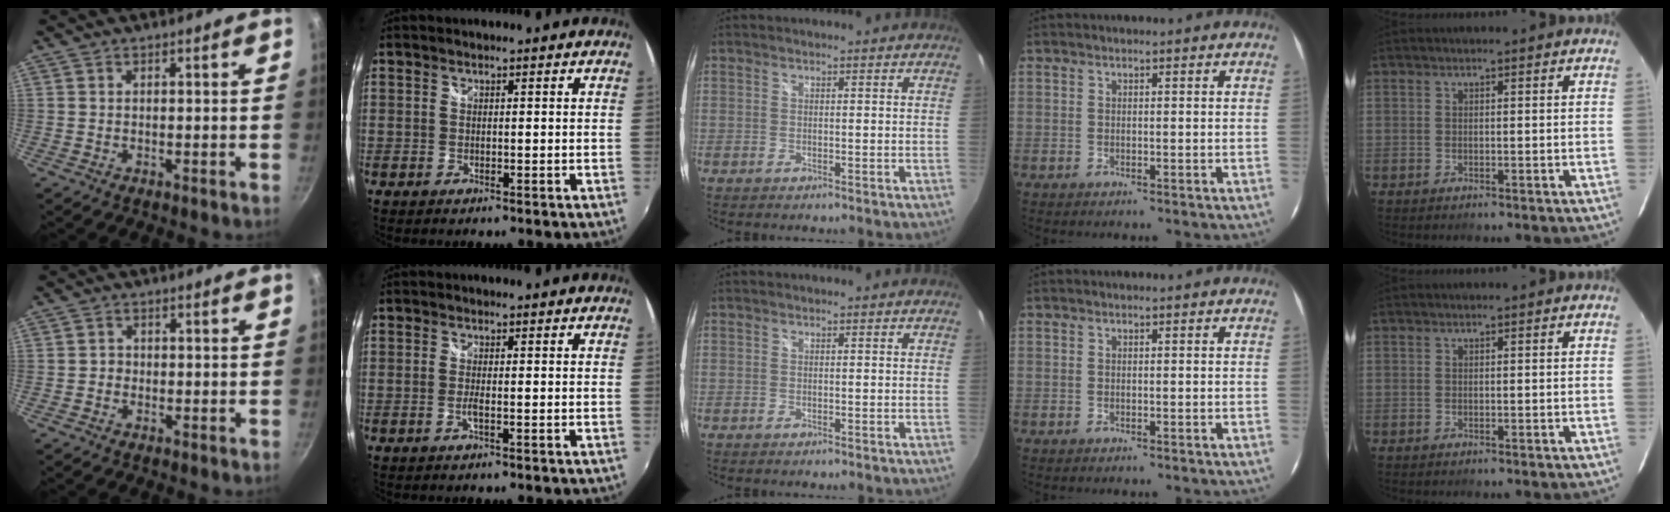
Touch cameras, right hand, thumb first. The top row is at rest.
{"thumb": {"total": 1.3, "force": [-0.5, 1.2, 0.3], "torque": [0.000, 0.002, -0.010]}, "index": {"total": 1.4, "force": [-0.5, -0.3, 1.2], "torque": [-0.025, -0.002, -0.011]}}